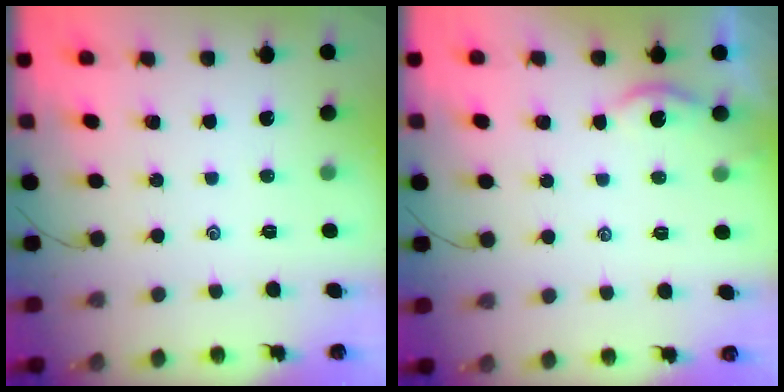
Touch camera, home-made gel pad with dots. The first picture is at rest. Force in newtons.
{"total": 2.2, "press": 2.2, "slide": 0.3}